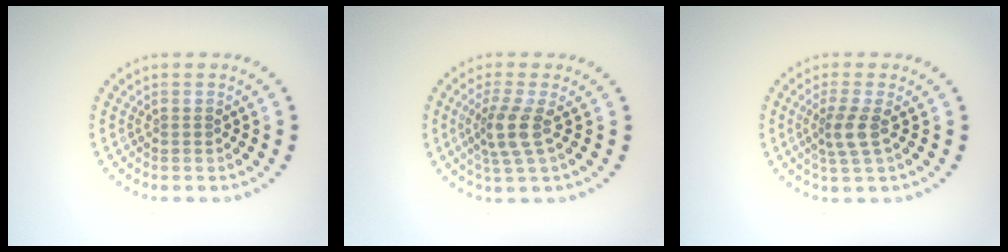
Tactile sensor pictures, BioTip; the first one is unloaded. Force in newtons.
{"total": 3.0, "press": 2.3, "slide": 1.9}
{"total": 2.5, "press": 1.9, "slide": 1.6}